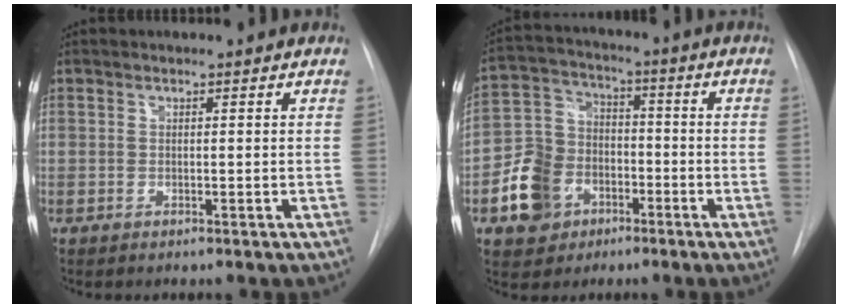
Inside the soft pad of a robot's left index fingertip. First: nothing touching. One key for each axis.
{"total": 10.6, "fx": -4.5, "fy": 8.6, "fz": 4.3, "tx": -0.103, "ty": 0.023, "tz": -0.073}